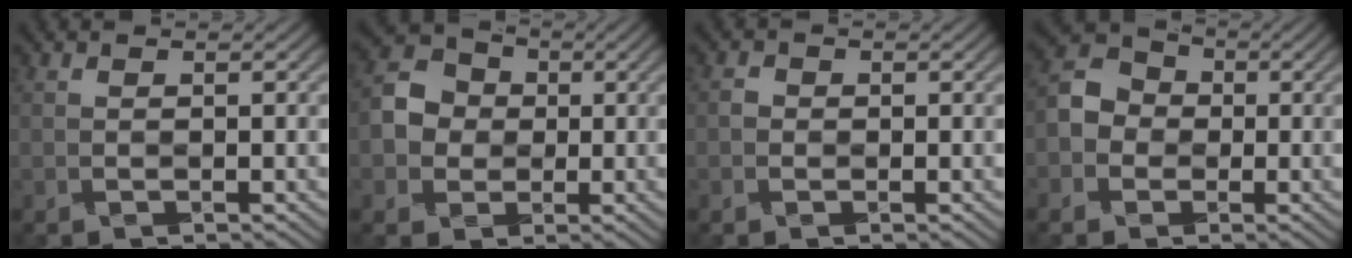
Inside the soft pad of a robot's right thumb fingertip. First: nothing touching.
{"total": 6.3, "force": [-0.4, 5.7, 2.6], "torque": [-0.065, 0.009, -0.022]}
{"total": 1.3, "force": [-0.4, 1.2, 0.3], "torque": [-0.005, 0.000, -0.014]}
{"total": 5.7, "force": [-1.2, 5.0, 2.2], "torque": [-0.052, 0.008, -0.040]}